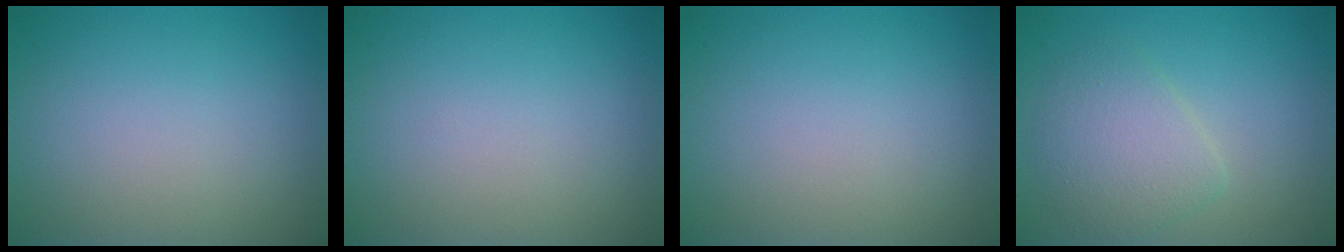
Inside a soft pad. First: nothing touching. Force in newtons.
{"total": 0.0}
{"total": 0.0}
{"total": 3.3, "press": 3.3, "slide": 0.1}